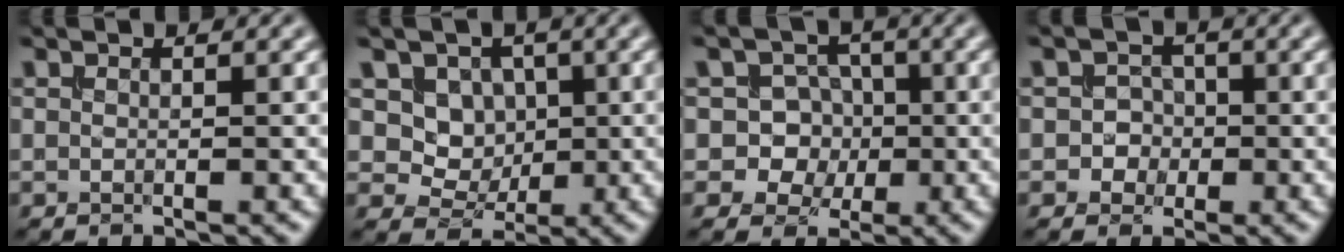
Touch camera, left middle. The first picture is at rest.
{"total": 4.9, "force": [1.4, 4.0, 2.4], "torque": [-0.045, -0.012, 0.029]}
{"total": 5.8, "force": [-0.6, 5.4, 2.0], "torque": [-0.011, 0.029, -0.039]}
{"total": 2.0, "force": [-0.5, 1.9, 0.5], "torque": [0.012, 0.000, -0.017]}